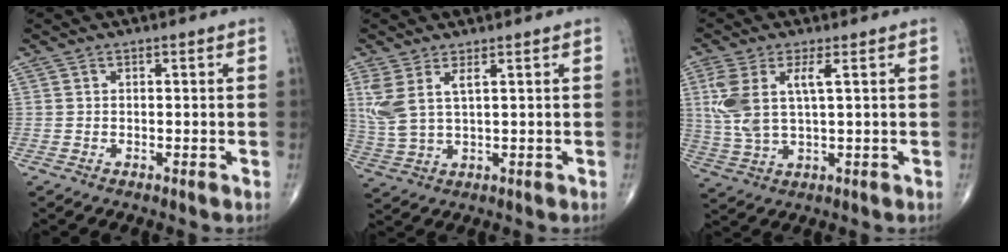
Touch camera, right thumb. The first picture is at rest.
{"total": 6.7, "force": [2.6, 2.3, 5.7], "torque": [-0.151, -0.008, 0.064]}
{"total": 9.2, "force": [2.3, 3.4, 8.3], "torque": [-0.205, -0.004, 0.053]}